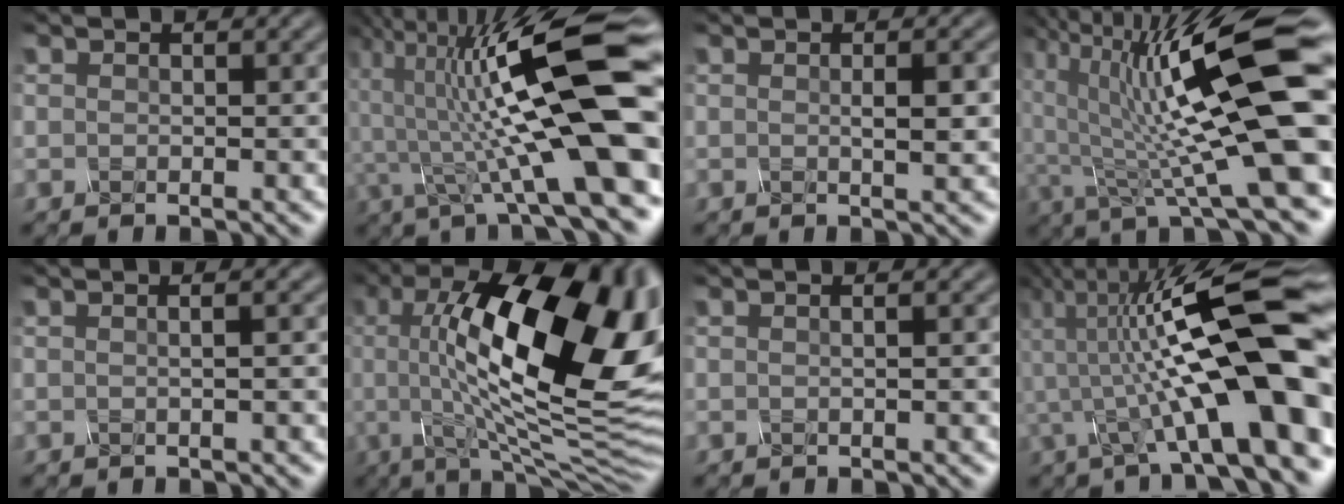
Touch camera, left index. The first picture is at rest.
{"total": 14.4, "force": [-0.1, 3.2, 14.0], "torque": [-0.230, 0.028, -0.008]}
{"total": 2.1, "force": [0.1, 0.3, 2.0], "torque": [-0.031, 0.001, 0.001]}
{"total": 15.3, "force": [1.7, 3.3, 14.8], "torque": [-0.234, 0.004, 0.028]}
{"total": 2.9, "force": [0.7, 1.5, 2.3], "torque": [-0.010, 0.014, -0.023]}
{"total": 19.3, "force": [3.3, 7.3, 17.6], "torque": [-0.242, 0.016, 0.049]}
{"total": 1.5, "force": [0.4, 0.7, 1.3], "torque": [-0.007, -0.002, -0.012]}
{"total": 15.2, "force": [-1.4, 3.8, 14.7], "torque": [-0.225, 0.030, -0.031]}